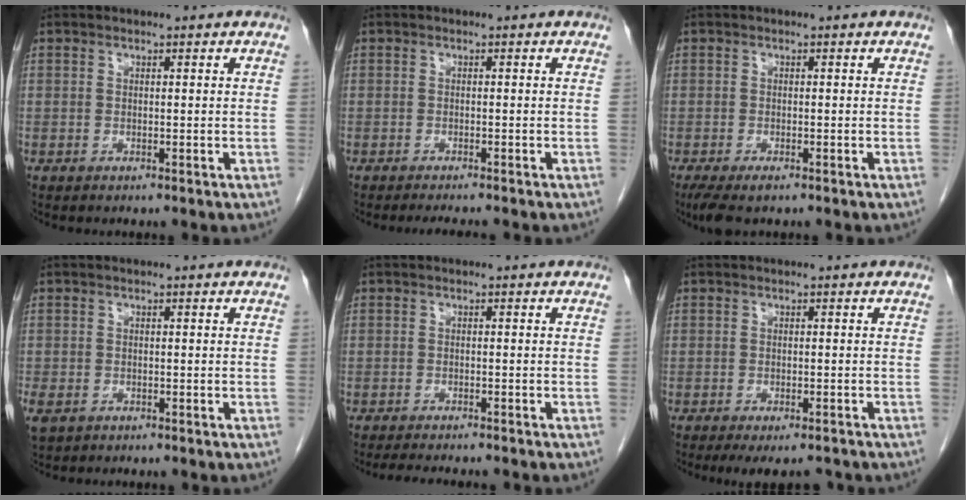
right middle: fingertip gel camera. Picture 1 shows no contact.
{"total": 2.8, "force": [-2.5, -0.1, 1.2], "torque": [-0.015, -0.007, -0.034]}
{"total": 4.1, "force": [-2.7, 1.2, 2.8], "torque": [-0.054, -0.012, -0.045]}
{"total": 3.0, "force": [-1.7, 2.0, 1.3], "torque": [-0.030, -0.005, -0.025]}
{"total": 6.2, "force": [-5.5, 0.8, 2.7], "torque": [-0.032, -0.009, -0.077]}
{"total": 6.6, "force": [-5.6, 1.8, 2.9], "torque": [-0.033, -0.011, -0.073]}